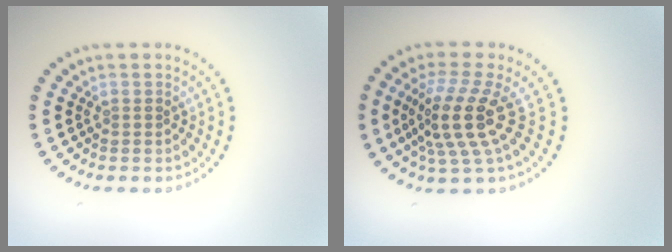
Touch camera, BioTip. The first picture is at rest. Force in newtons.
{"total": 4.8, "press": 3.5, "slide": 3.3}